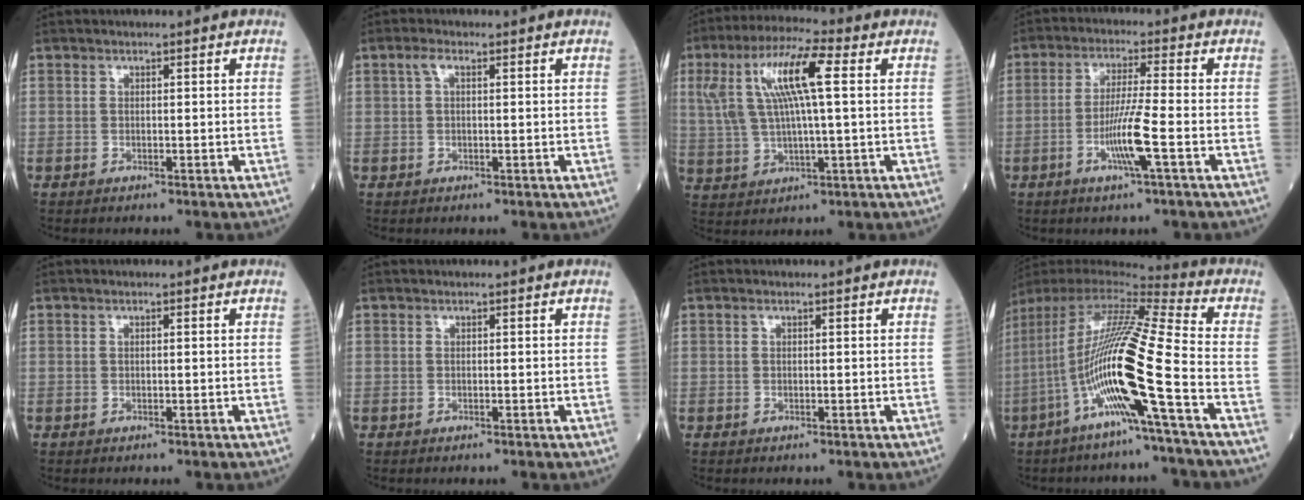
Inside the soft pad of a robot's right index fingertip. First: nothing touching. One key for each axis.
{"total": 1.5, "fx": 0.6, "fy": 0.6, "fz": 1.3, "tx": -0.030, "ty": 0.016, "tz": 0.012}
{"total": 12.4, "fx": 3.4, "fy": 2.1, "fz": 11.8, "tx": -0.246, "ty": 0.028, "tz": 0.061}
{"total": 7.2, "fx": -2.4, "fy": -0.7, "fz": 6.7, "tx": -0.131, "ty": -0.007, "tz": -0.049}
{"total": 0.0}
{"total": 0.0}
{"total": 0.0}
{"total": 18.6, "fx": -5.6, "fy": -0.6, "fz": 17.8, "tx": -0.357, "ty": -0.010, "tz": -0.121}